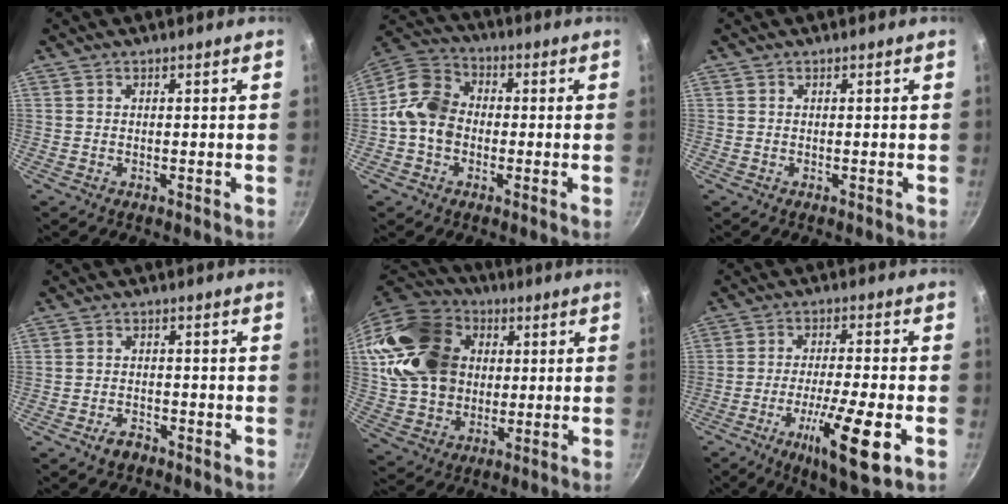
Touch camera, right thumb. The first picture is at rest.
{"total": 10.6, "force": [-1.3, 8.4, 6.3], "torque": [-0.090, 0.029, -0.047]}
{"total": 0.0}
{"total": 2.9, "force": [-2.1, 1.5, 1.3], "torque": [-0.015, 0.020, -0.033]}
{"total": 25.3, "force": [5.1, 20.0, 14.7], "torque": [-0.275, 0.028, 0.102]}
{"total": 14.4, "force": [-5.5, 2.5, 13.0], "torque": [-0.225, 0.011, -0.093]}